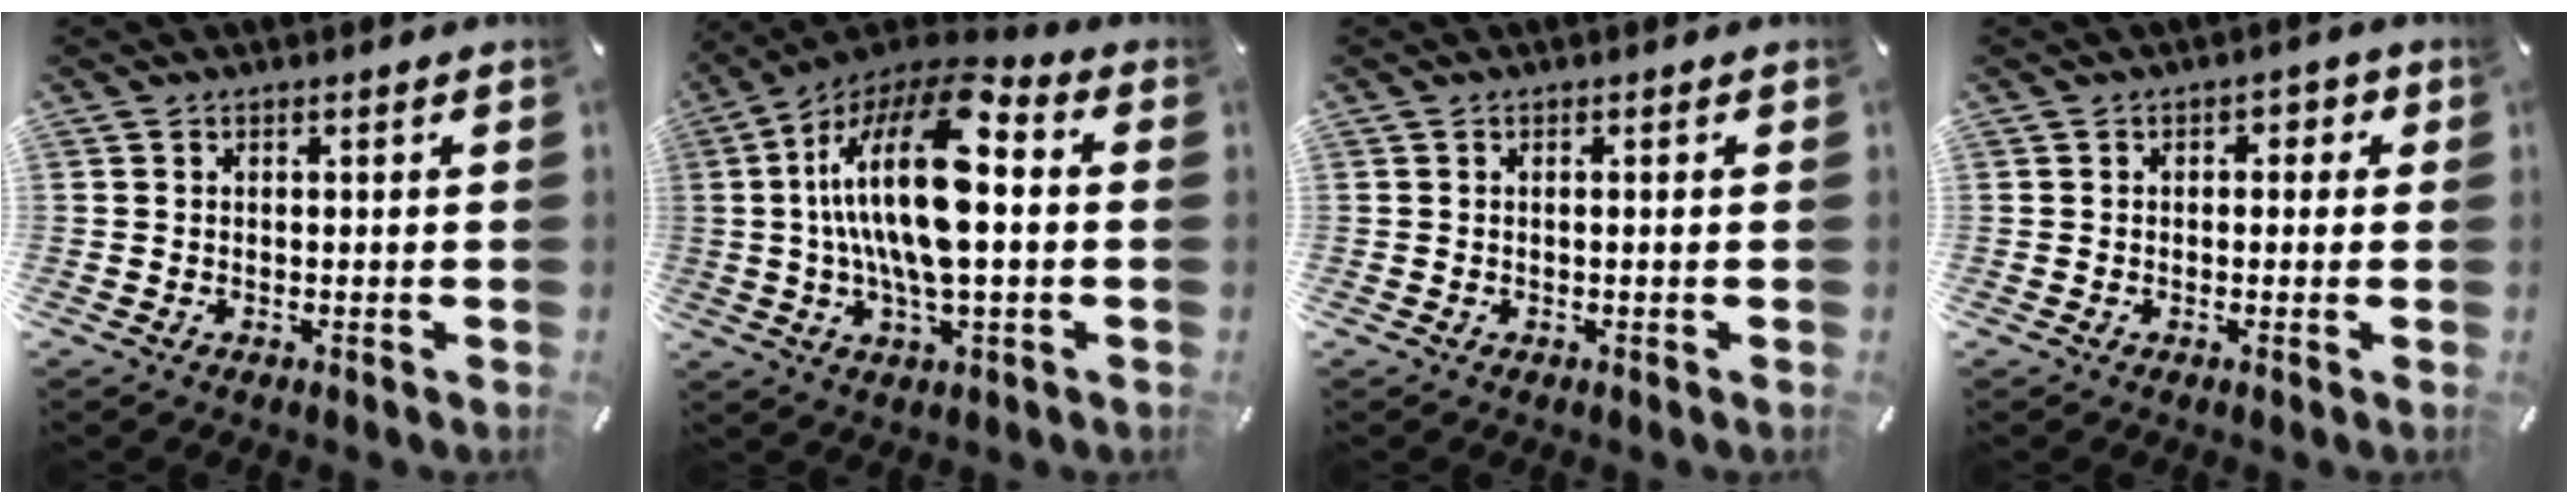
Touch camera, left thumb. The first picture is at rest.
{"total": 21.7, "force": [1.9, 8.7, 19.8], "torque": [-0.401, -0.007, 0.027]}
{"total": 0.6, "force": [-0.1, -0.1, 0.6], "torque": [-0.010, -0.003, -0.001]}
{"total": 1.9, "force": [-0.5, 1.4, 1.2], "torque": [-0.016, 0.008, -0.015]}